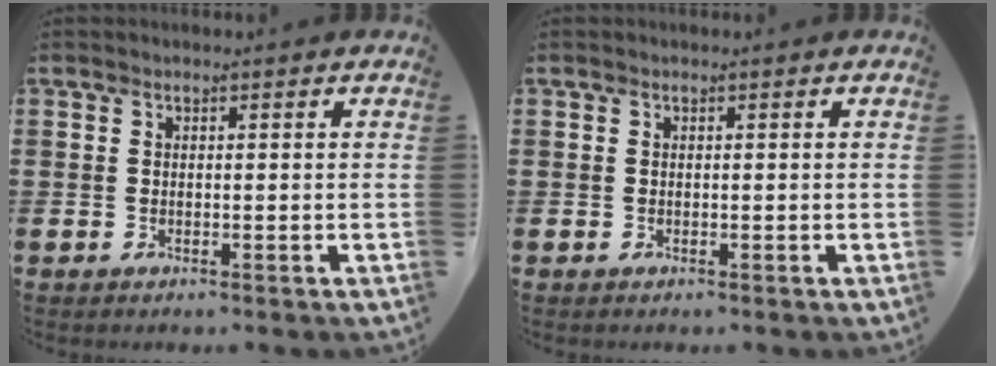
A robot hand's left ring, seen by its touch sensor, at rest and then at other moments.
{"total": 0.0}